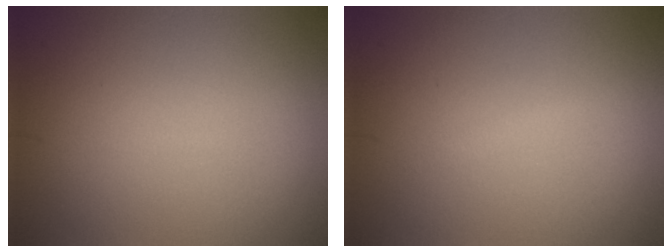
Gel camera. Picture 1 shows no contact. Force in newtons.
{"total": 0.6, "press": 0.6, "slide": 0.0}